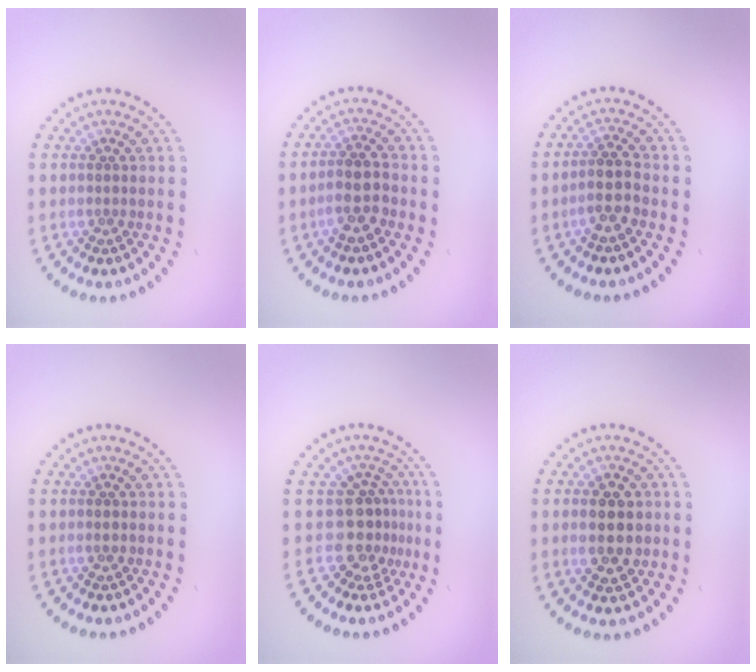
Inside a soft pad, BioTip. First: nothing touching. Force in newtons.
{"total": 2.8, "press": 2.6, "slide": 1.0}
{"total": 2.6, "press": 2.3, "slide": 1.3}
{"total": 0.7, "press": 0.7, "slide": 0.1}
{"total": 3.2, "press": 2.3, "slide": 2.1}
{"total": 3.7, "press": 3.7, "slide": 0.2}